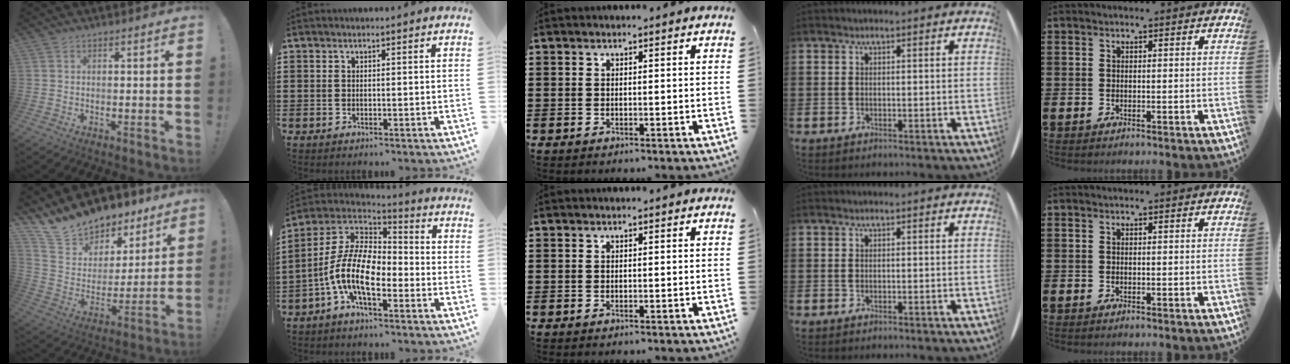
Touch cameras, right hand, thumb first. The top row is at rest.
{"thumb": {"total": 14.8, "force": [13.3, 6.1, 2.1], "torque": [-0.060, -0.112, 0.249]}, "index": {"total": 12.7, "force": [-4.3, 5.9, 10.4], "torque": [-0.254, -0.012, -0.094]}}